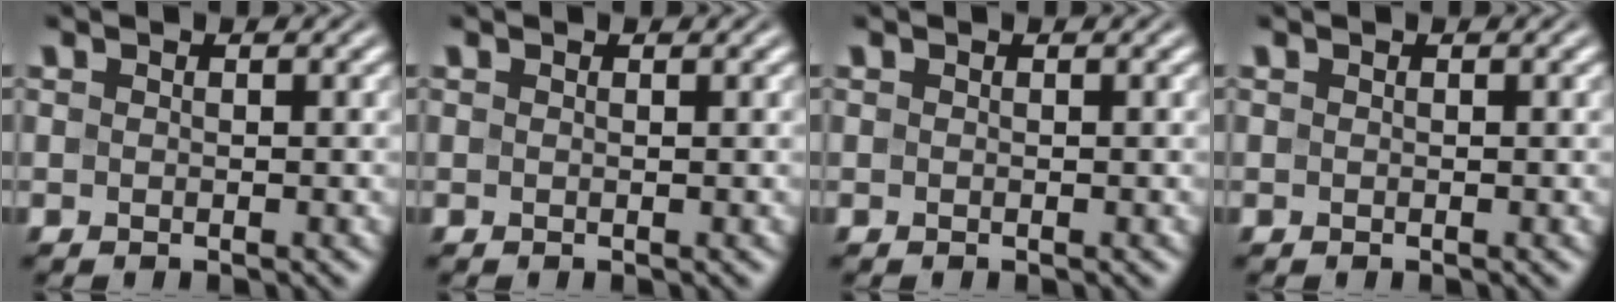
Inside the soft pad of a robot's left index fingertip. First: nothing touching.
{"total": 0.0}
{"total": 0.0}
{"total": 0.0}